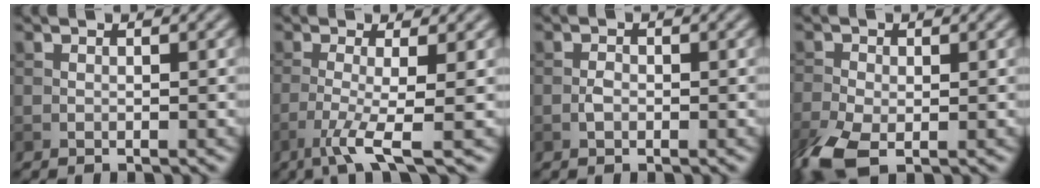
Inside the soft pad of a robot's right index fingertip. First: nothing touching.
{"total": 4.3, "force": [-1.9, 0.6, 3.8], "torque": [-0.071, -0.005, -0.046]}
{"total": 1.0, "force": [-0.4, 0.6, 0.7], "torque": [-0.013, 0.001, -0.010]}
{"total": 5.5, "force": [-2.5, 2.9, 4.0], "torque": [-0.101, -0.015, -0.055]}